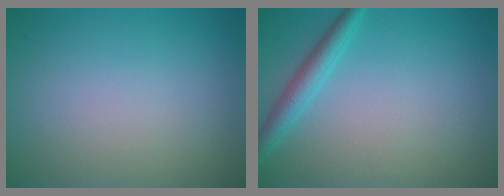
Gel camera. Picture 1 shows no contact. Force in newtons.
{"total": 2.5, "press": 2.5, "slide": 0.1}